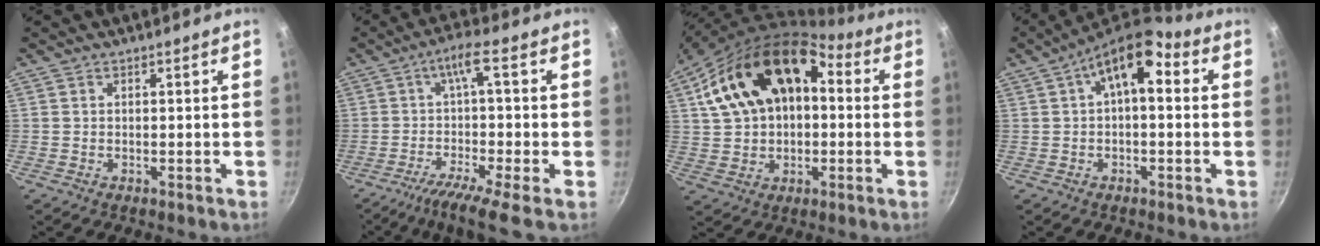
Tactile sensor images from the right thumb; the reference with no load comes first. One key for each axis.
{"total": 10.9, "fx": -4.5, "fy": -0.5, "fz": 9.9, "tx": -0.174, "ty": 0.019, "tz": -0.081}
{"total": 21.2, "fx": 3.8, "fy": 14.2, "fz": 15.3, "tx": -0.258, "ty": 0.050, "tz": 0.059}
{"total": 10.2, "fx": 2.7, "fy": 5.0, "fz": 8.5, "tx": -0.118, "ty": 0.030, "tz": 0.031}